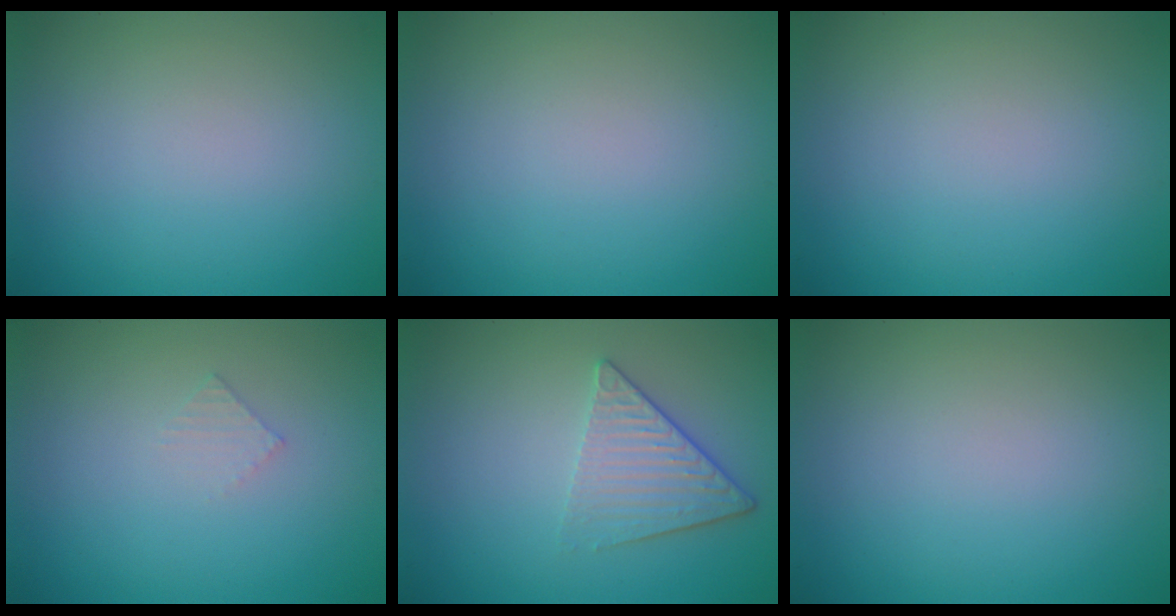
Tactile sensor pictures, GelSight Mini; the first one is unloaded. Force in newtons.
{"total": 0.0}
{"total": 0.0}
{"total": 0.8, "press": 0.8, "slide": 0.1}
{"total": 3.3, "press": 2.9, "slide": 1.6}
{"total": 0.0}